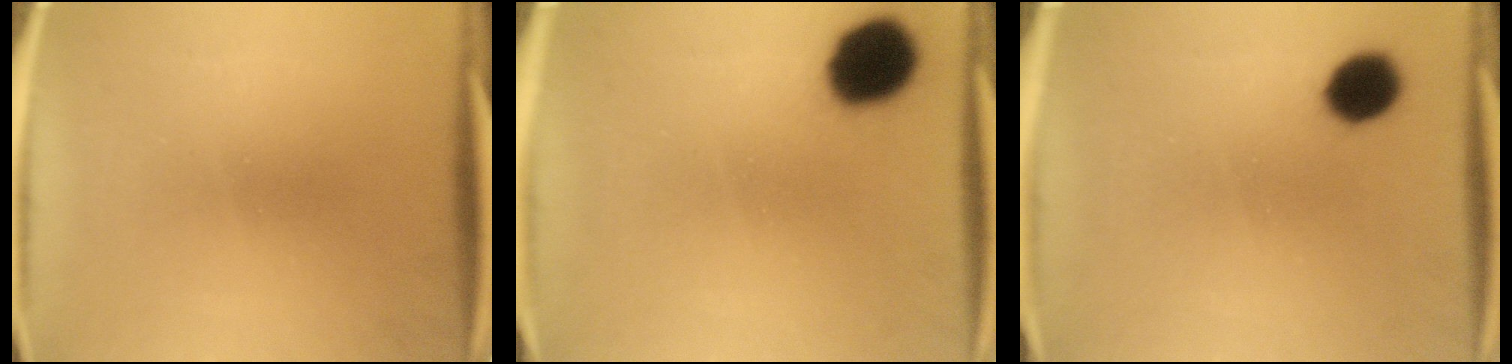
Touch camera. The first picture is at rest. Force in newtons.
{"total": 13.0}
{"total": 7.4}